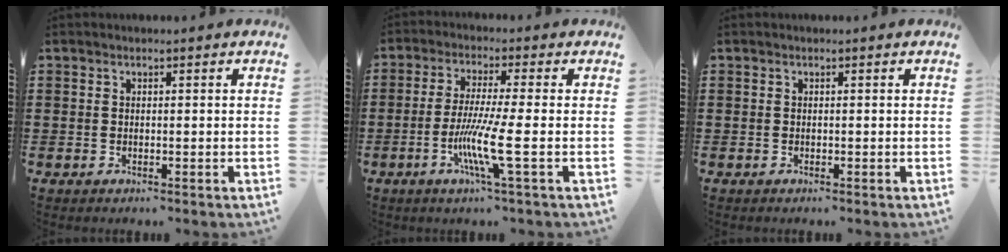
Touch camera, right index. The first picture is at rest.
{"total": 8.5, "force": [-2.5, -0.2, 8.1], "torque": [-0.164, -0.025, -0.052]}
{"total": 0.0}